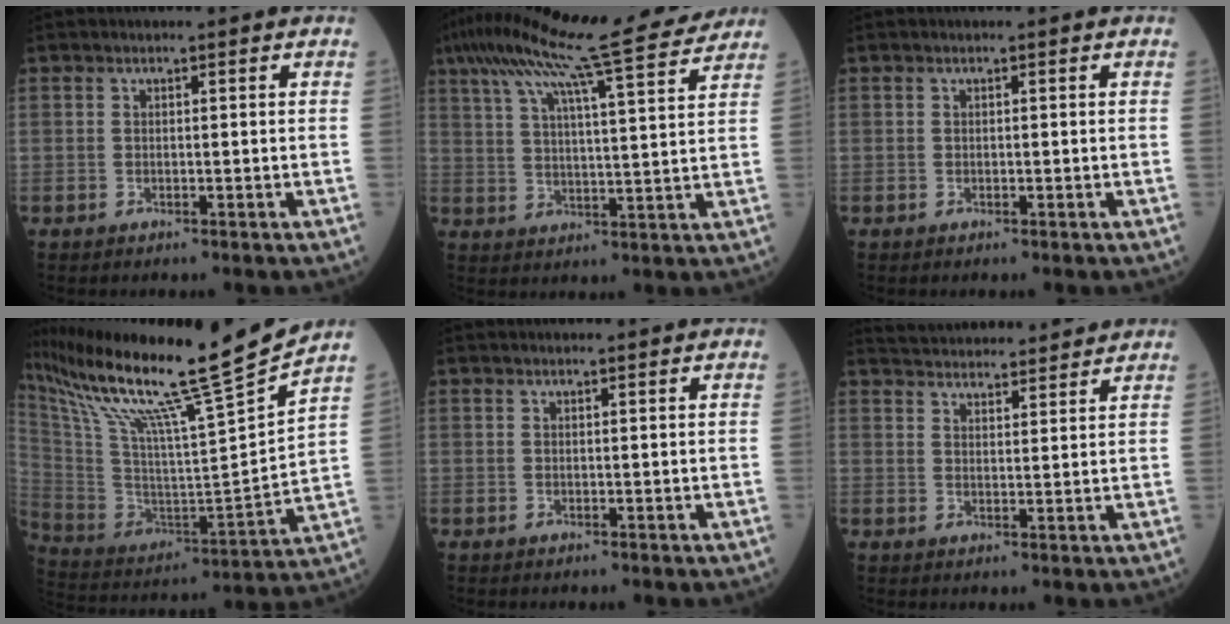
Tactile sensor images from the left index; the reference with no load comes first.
{"total": 18.4, "force": [15.1, 0.4, 10.6], "torque": [-0.191, 0.026, 0.216]}
{"total": 0.0}
{"total": 23.4, "force": [19.1, -2.7, 13.4], "torque": [-0.245, -0.056, 0.319]}
{"total": 1.3, "force": [1.1, -0.2, 0.5], "torque": [-0.008, 0.007, 0.016]}
{"total": 14.3, "force": [13.7, 1.8, 3.6], "torque": [-0.060, 0.026, 0.193]}